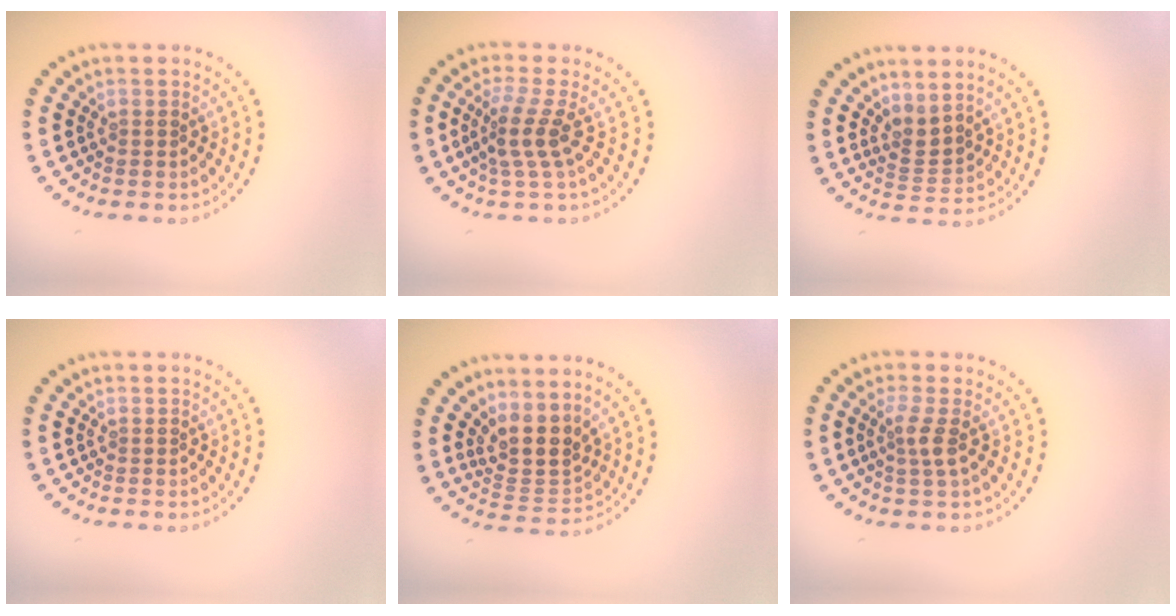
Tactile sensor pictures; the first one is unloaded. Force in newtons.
{"total": 2.9, "press": 2.0, "slide": 2.1}
{"total": 2.3, "press": 1.5, "slide": 1.7}
{"total": 0.0}
{"total": 3.7, "press": 2.9, "slide": 2.4}
{"total": 1.8, "press": 1.4, "slide": 1.1}